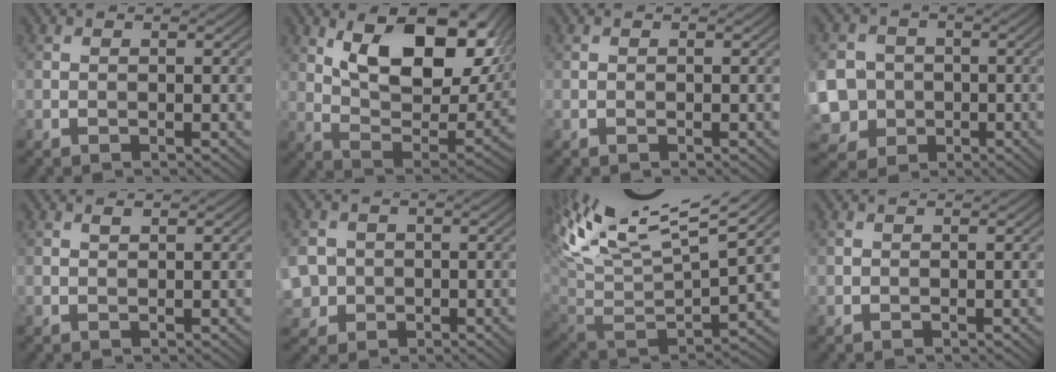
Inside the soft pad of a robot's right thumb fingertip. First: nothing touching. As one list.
[{"total": 15.8, "force": [7.0, 7.6, 11.9], "torque": [-0.196, -0.007, 0.116]}, {"total": 0.0}, {"total": 10.6, "force": [-2.1, 9.8, 3.5], "torque": [-0.135, -0.029, -0.061]}, {"total": 0.5, "force": [0.3, 0.1, 0.4], "torque": [-0.009, 0.000, 0.007]}, {"total": 5.9, "force": [-0.8, 5.4, 2.2], "torque": [-0.076, -0.014, -0.033]}, {"total": 15.5, "force": [8.9, 4.7, 11.8], "torque": [-0.274, 0.020, 0.158]}, {"total": 0.0}]